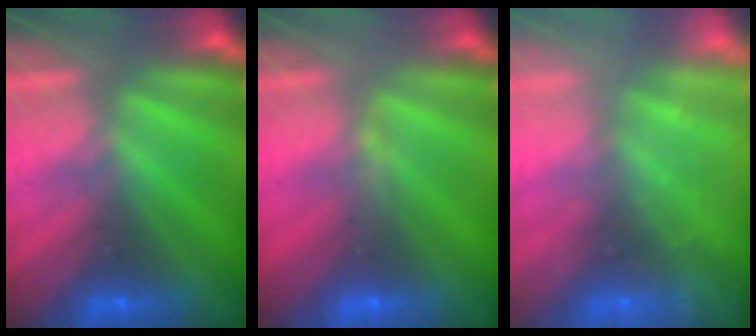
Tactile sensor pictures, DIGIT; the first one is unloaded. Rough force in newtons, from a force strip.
{"total": 2.9}
{"total": 2.3}